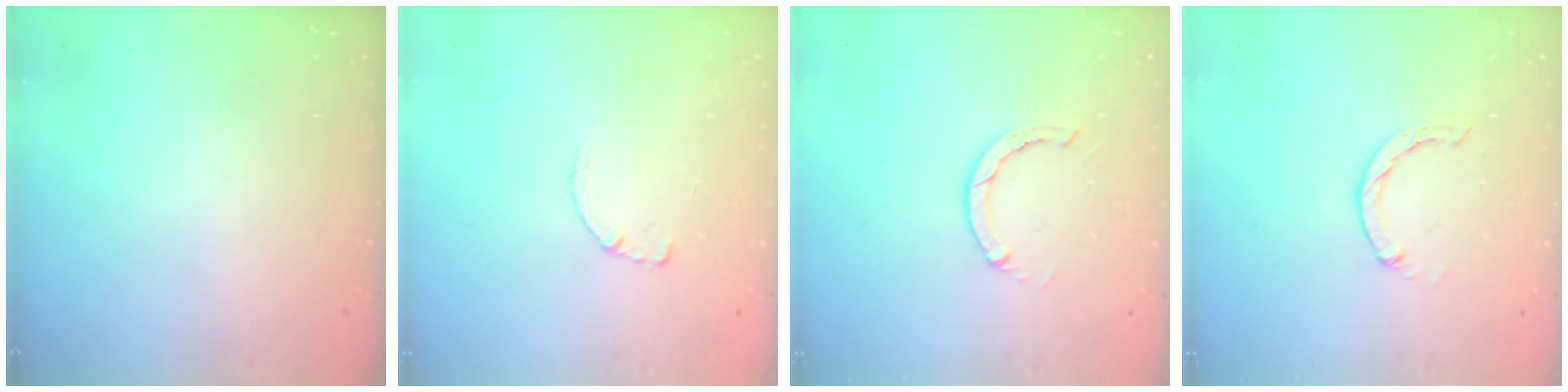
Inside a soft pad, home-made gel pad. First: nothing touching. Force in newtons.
{"total": 0.7, "press": 0.6, "slide": 0.1}
{"total": 2.8, "press": 2.7, "slide": 0.4}
{"total": 2.7, "press": 2.7, "slide": 0.5}